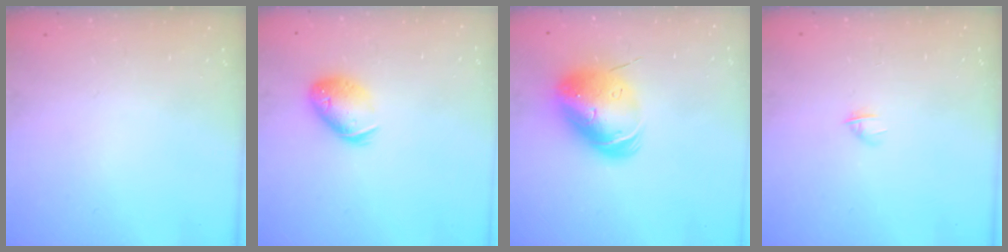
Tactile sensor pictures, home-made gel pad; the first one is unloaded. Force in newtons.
{"total": 12.4, "press": 12.3, "slide": 1.9}
{"total": 14.5, "press": 14.3, "slide": 2.4}
{"total": 2.8, "press": 2.7, "slide": 0.8}